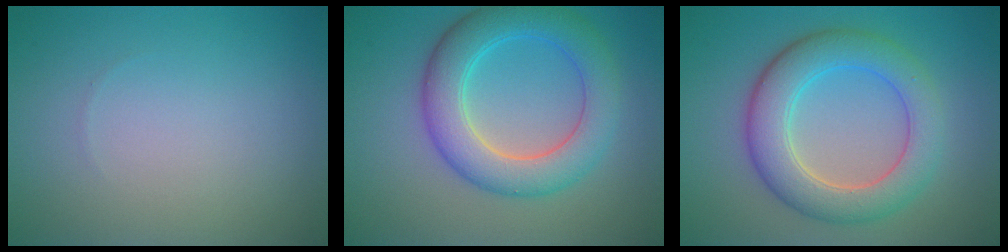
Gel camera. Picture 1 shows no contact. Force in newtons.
{"total": 6.4, "press": 6.4, "slide": 0.0}
{"total": 6.4, "press": 6.4, "slide": 0.2}